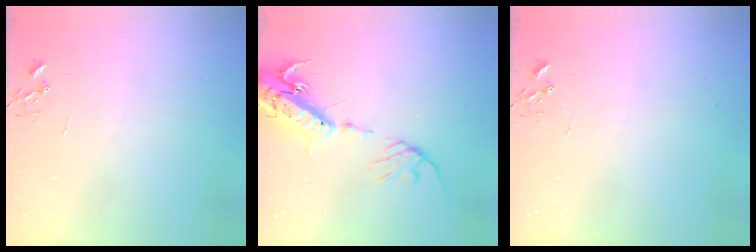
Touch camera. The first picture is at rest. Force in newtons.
{"total": 18.1, "press": 17.7, "slide": 3.8}
{"total": 0.0}